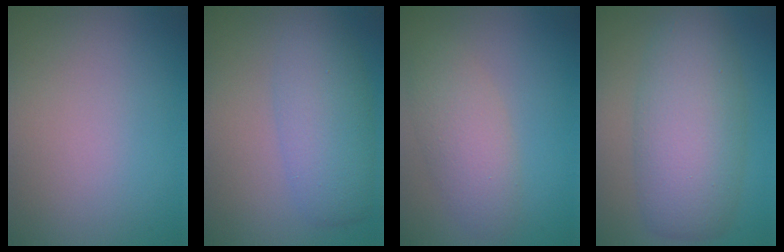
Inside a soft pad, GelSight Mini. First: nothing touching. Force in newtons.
{"total": 4.9, "press": 4.9, "slide": 0.1}
{"total": 3.5, "press": 3.5, "slide": 0.3}
{"total": 7.9, "press": 7.9, "slide": 0.4}